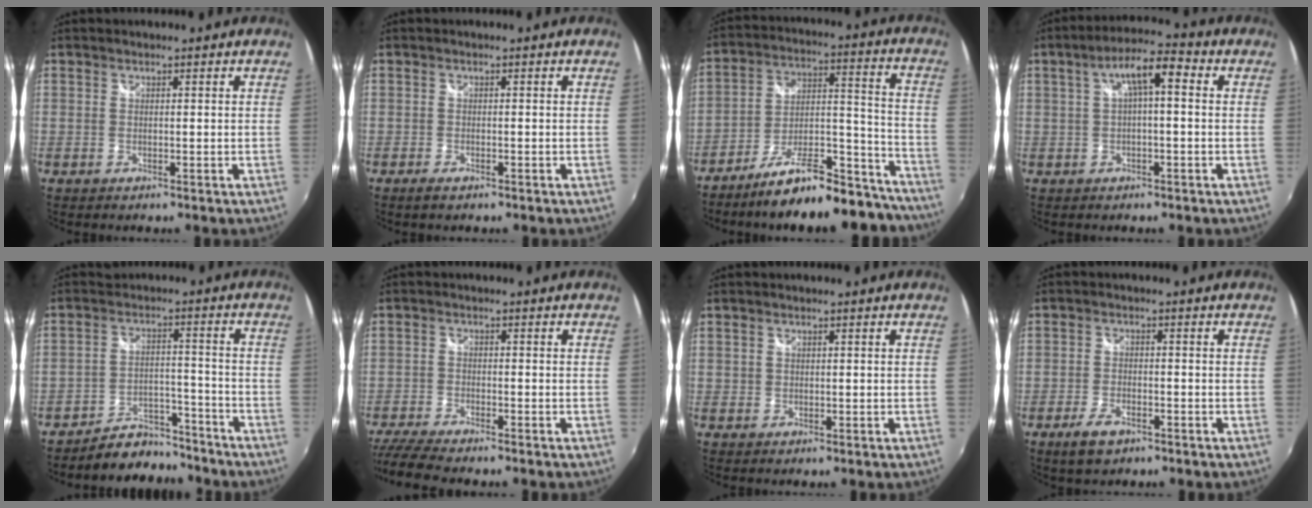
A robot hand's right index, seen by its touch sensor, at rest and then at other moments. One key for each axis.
{"total": 2.0, "fx": -1.5, "fy": 0.7, "fz": 1.1, "tx": -0.026, "ty": -0.007, "tz": -0.028}
{"total": 23.5, "fx": -19.8, "fy": 6.3, "fz": 10.9, "tx": -0.156, "ty": 0.029, "tz": -0.275}
{"total": 7.3, "fx": 1.1, "fy": 2.1, "fz": 6.9, "tx": -0.125, "ty": 0.023, "tz": 0.022}
{"total": 9.7, "fx": -9.1, "fy": 3.5, "fz": 0.6, "tx": -0.021, "ty": 0.021, "tz": -0.130}
{"total": 8.9, "fx": -7.9, "fy": 1.2, "fz": 3.9, "tx": -0.113, "ty": -0.031, "tz": -0.142}
{"total": 0.7, "fx": 0.0, "fy": 0.7, "fz": 0.1, "tx": 0.001, "ty": -0.002, "tz": -0.002}
{"total": 5.1, "fx": -3.3, "fy": 2.4, "fz": 3.0, "tx": -0.077, "ty": -0.006, "tz": -0.058}